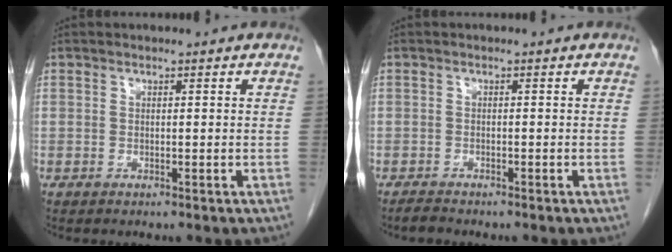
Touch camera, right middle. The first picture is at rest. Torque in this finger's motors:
{"motor_torque": [0.06, -0.02, -0.03, 0.00]}